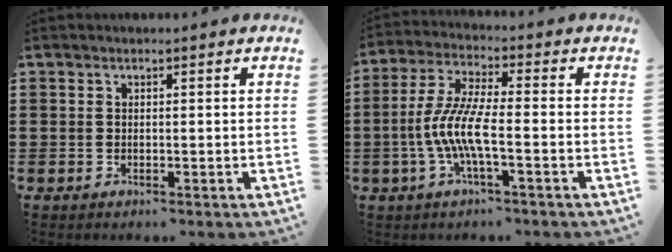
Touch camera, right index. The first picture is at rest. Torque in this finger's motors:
{"motor_torque": [1.33, 0.29, 1.01, 0.21]}